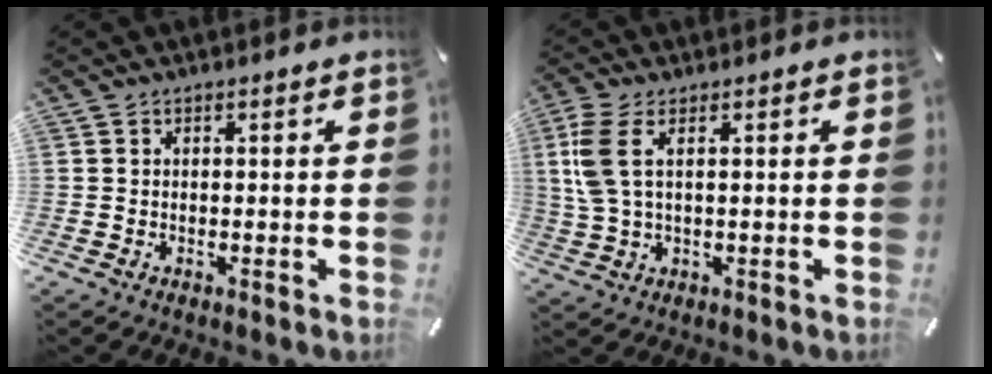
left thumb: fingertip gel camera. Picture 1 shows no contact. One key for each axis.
{"total": 6.9, "fx": 1.8, "fy": 2.6, "fz": 6.1, "tx": -0.147, "ty": -0.008, "tz": 0.028}